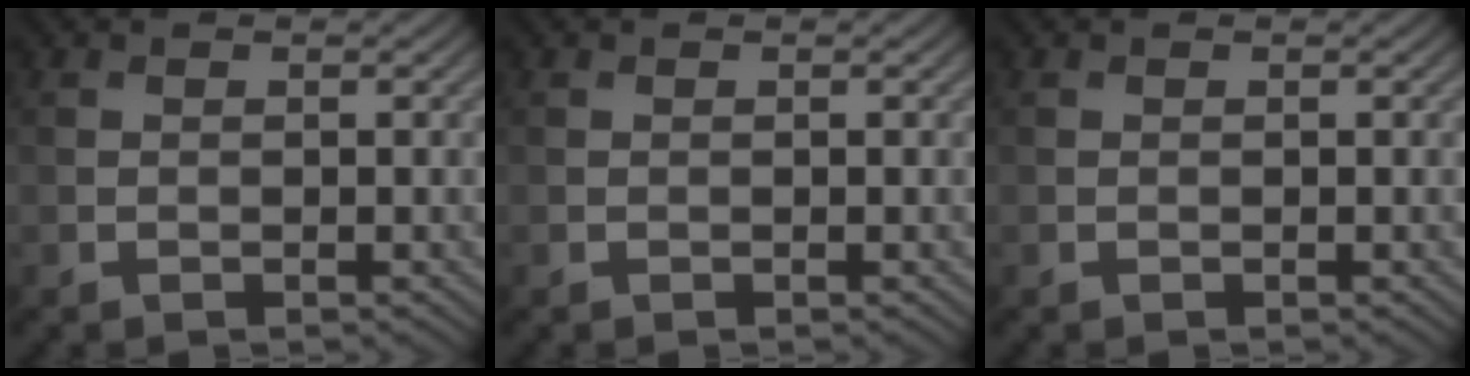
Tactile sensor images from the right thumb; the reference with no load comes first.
{"total": 0.0}
{"total": 0.0}